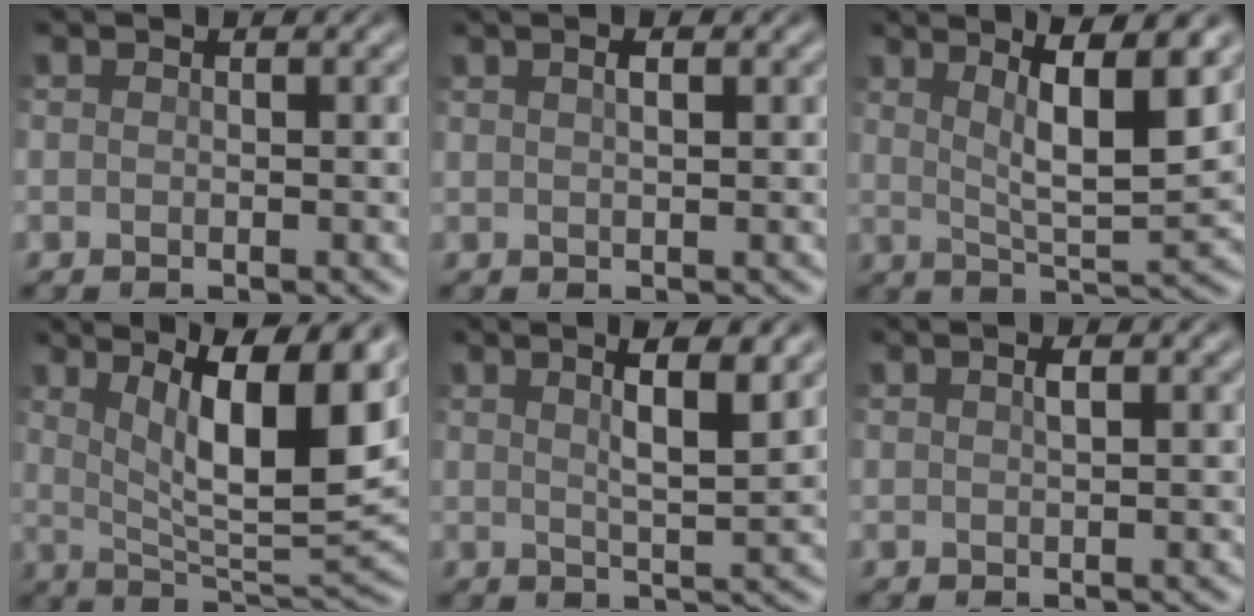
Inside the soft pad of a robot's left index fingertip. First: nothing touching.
{"total": 1.4, "force": [0.7, 0.4, 1.2], "torque": [-0.015, 0.002, 0.010]}
{"total": 7.4, "force": [3.1, 1.7, 6.5], "torque": [-0.099, -0.001, 0.056]}
{"total": 11.4, "force": [4.8, 3.0, 9.9], "torque": [-0.146, -0.005, 0.081]}
{"total": 4.8, "force": [2.3, 0.9, 4.1], "torque": [-0.062, 0.007, 0.029]}
{"total": 0.8, "force": [0.3, 0.2, 0.7], "torque": [-0.017, 0.001, 0.005]}